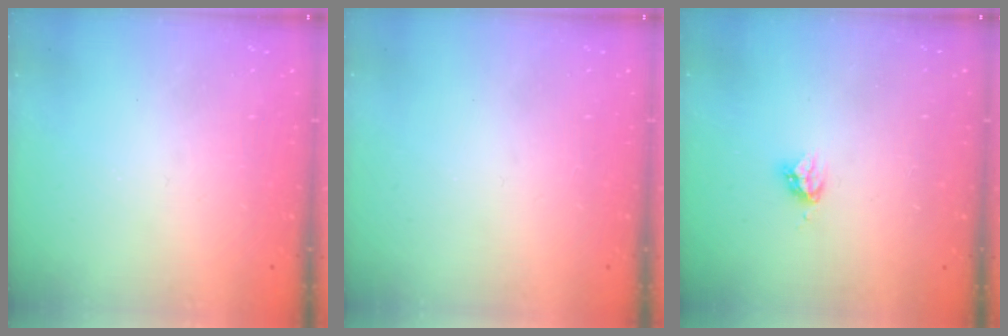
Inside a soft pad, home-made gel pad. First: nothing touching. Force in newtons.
{"total": 0.0}
{"total": 3.9, "press": 3.9, "slide": 0.1}